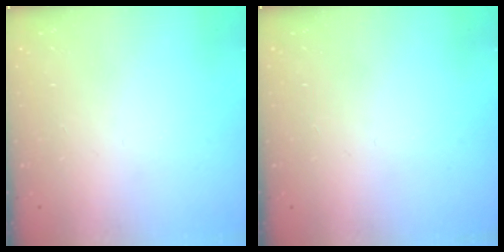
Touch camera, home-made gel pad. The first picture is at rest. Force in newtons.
{"total": 0.0}